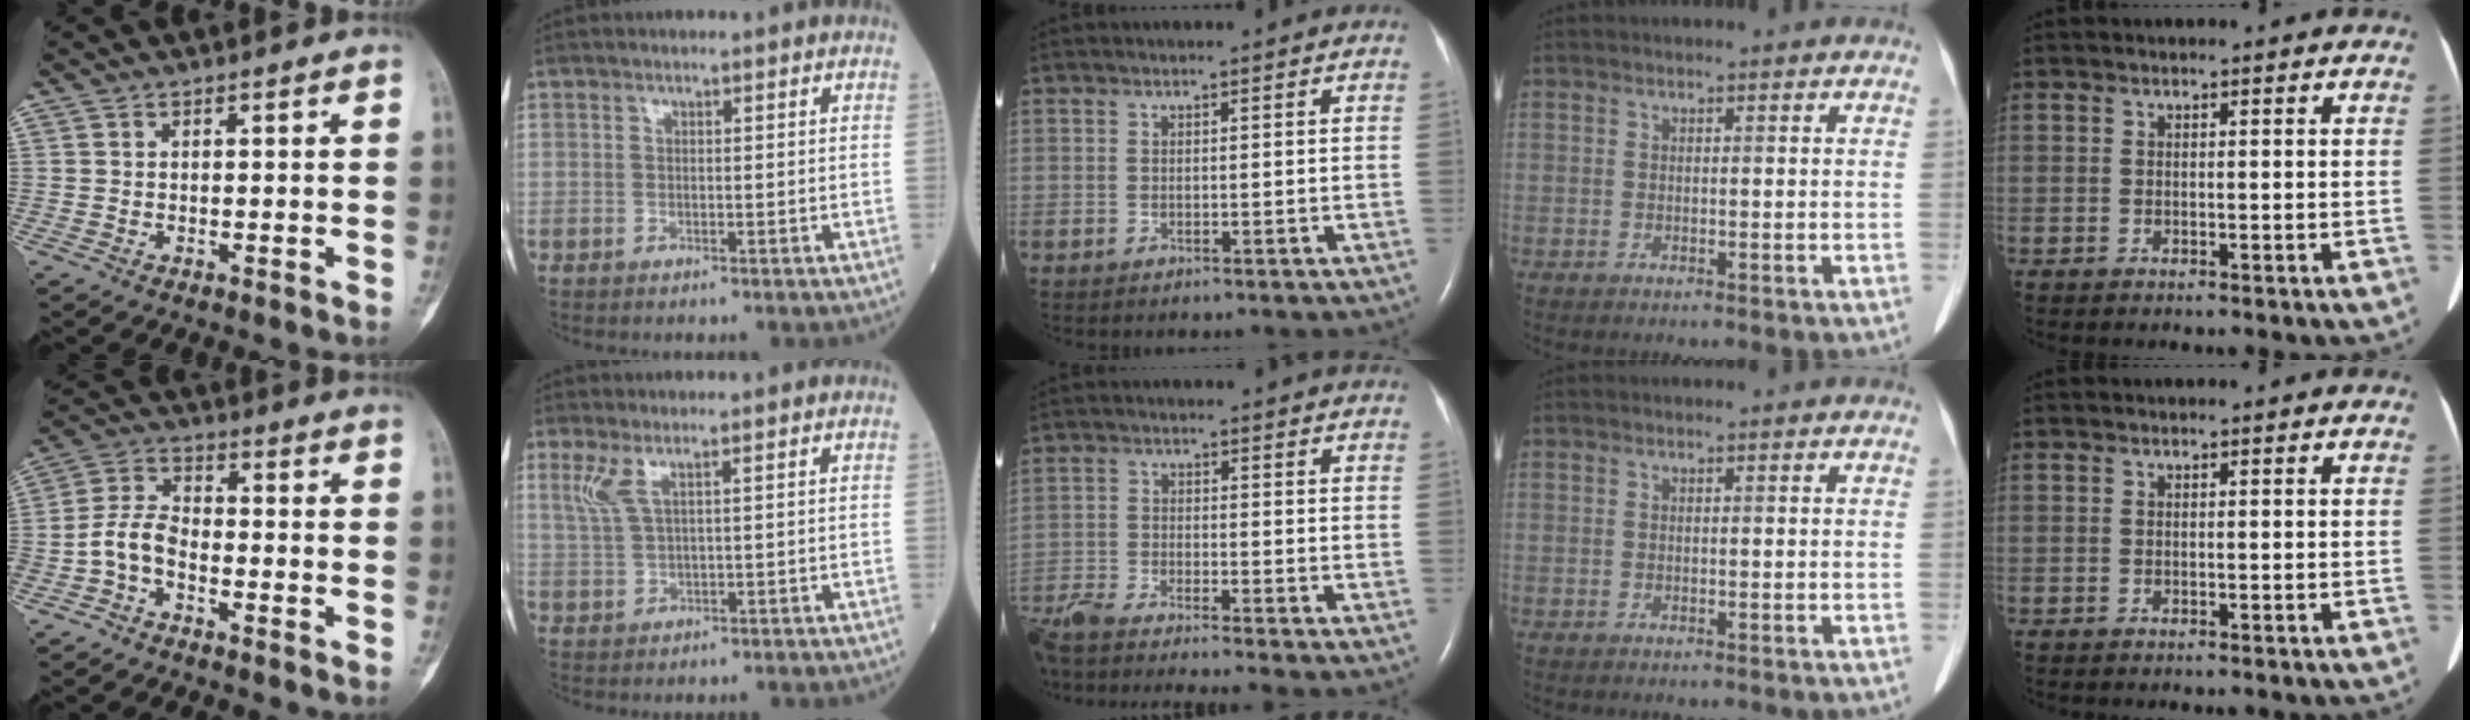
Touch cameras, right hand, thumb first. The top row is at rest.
{"thumb": {"total": 5.8, "force": [-2.9, 3.2, 3.9], "torque": [-0.078, 0.036, -0.070]}, "index": {"total": 3.2, "force": [1.7, 0.3, 2.7], "torque": [-0.071, 0.007, 0.042]}, "middle": {"total": 14.2, "force": [-12.8, -0.7, 6.0], "torque": [-0.104, -0.023, -0.217]}}